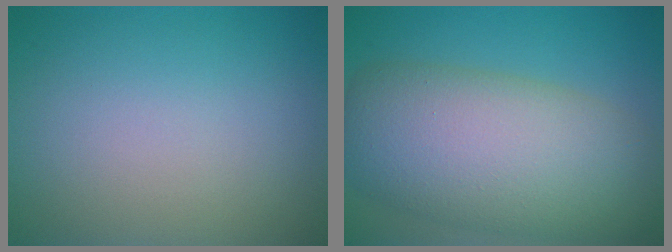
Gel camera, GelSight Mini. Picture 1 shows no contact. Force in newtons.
{"total": 11.2, "press": 11.2, "slide": 0.6}